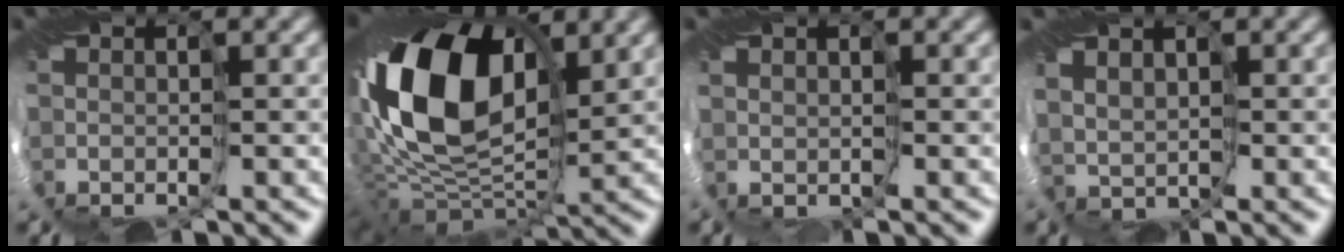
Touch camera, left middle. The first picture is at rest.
{"total": 18.0, "force": [2.1, 11.5, 13.7], "torque": [-0.291, 0.001, 0.036]}
{"total": 0.9, "force": [0.2, 0.5, 0.7], "torque": [-0.016, 0.000, 0.003]}
{"total": 2.2, "force": [0.9, 1.5, 1.3], "torque": [-0.027, 0.000, 0.017]}